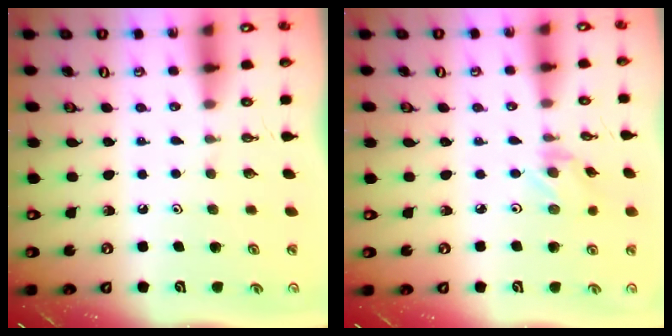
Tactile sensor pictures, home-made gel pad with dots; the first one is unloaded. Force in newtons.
{"total": 0.8, "press": 0.6, "slide": 0.5}